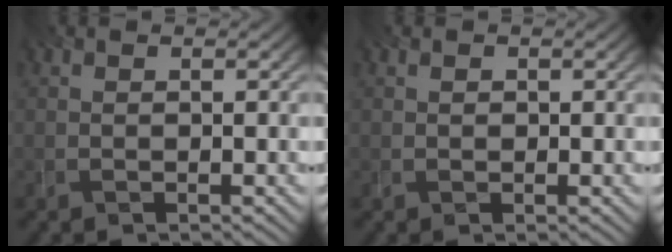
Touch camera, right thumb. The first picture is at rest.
{"total": 0.6, "force": [0.1, 0.6, 0.2], "torque": [-0.006, -0.004, 0.003]}